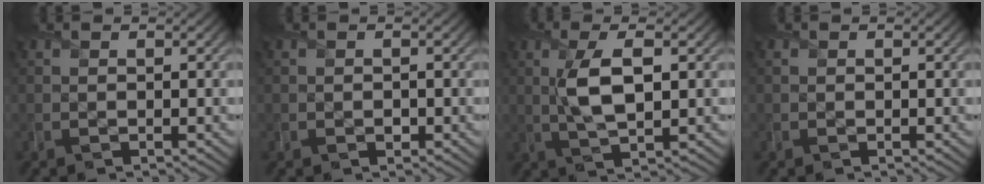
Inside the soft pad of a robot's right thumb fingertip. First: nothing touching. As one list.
[{"total": 0.8, "force": [-0.4, 0.7, 0.2], "torque": [0.001, -0.004, -0.006]}, {"total": 6.2, "force": [0.9, 2.1, 5.7], "torque": [-0.122, 0.000, 0.018]}, {"total": 0.0}]